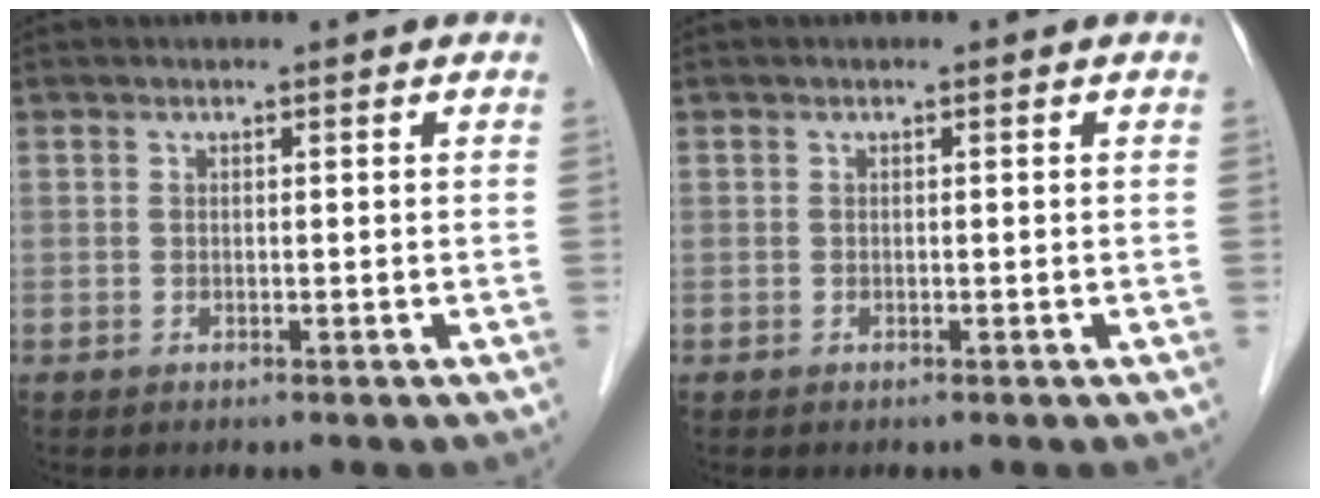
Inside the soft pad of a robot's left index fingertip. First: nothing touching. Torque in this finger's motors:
{"motor_torque": [-0.03, 0.09, 0.02, 0.00]}